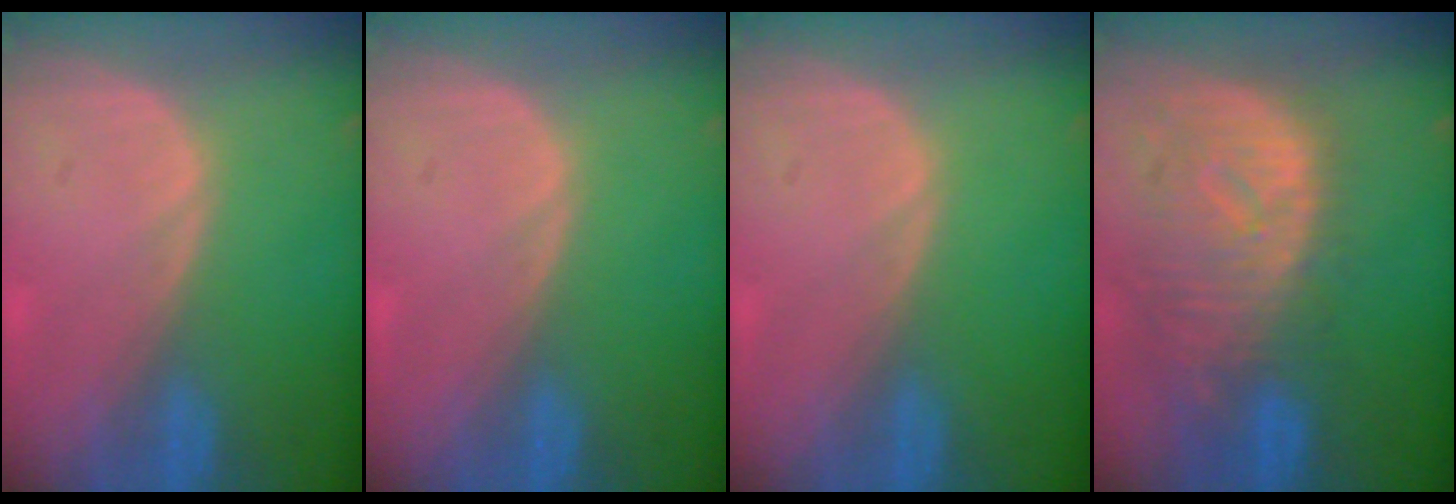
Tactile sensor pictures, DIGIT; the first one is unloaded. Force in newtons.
{"total": 0.0}
{"total": 0.0}
{"total": 11.4, "press": 9.9, "slide": 5.6}